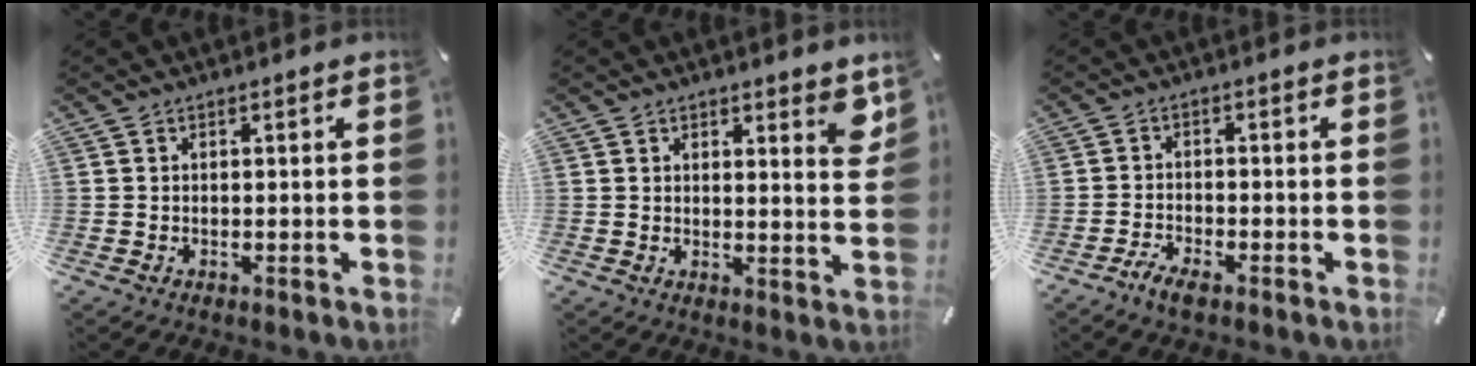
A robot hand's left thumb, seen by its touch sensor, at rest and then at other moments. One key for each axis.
{"total": 4.6, "fx": 3.2, "fy": 1.9, "fz": 2.7, "tx": -0.019, "ty": -0.021, "tz": 0.049}
{"total": 3.3, "fx": -2.6, "fy": 1.4, "fz": 1.5, "tx": -0.030, "ty": 0.012, "tz": -0.051}